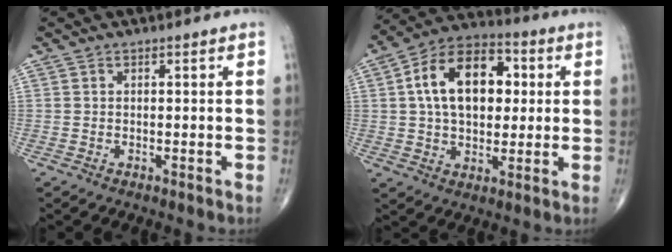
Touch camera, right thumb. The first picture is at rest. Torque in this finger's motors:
{"motor_torque": [0.78, 3.52, 1.47, 0.24, 0.14]}